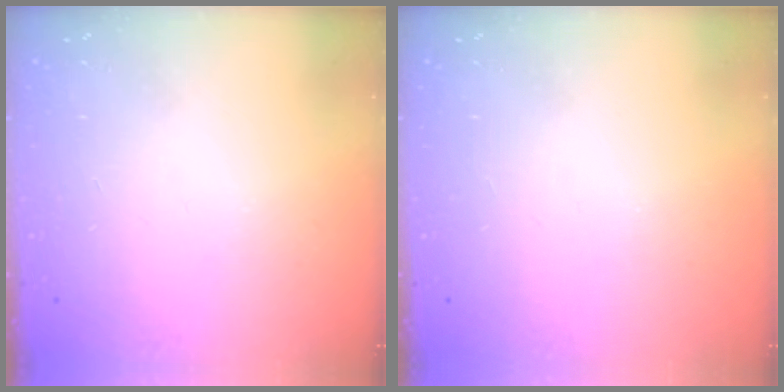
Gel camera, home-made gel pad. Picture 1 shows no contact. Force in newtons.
{"total": 0.0}